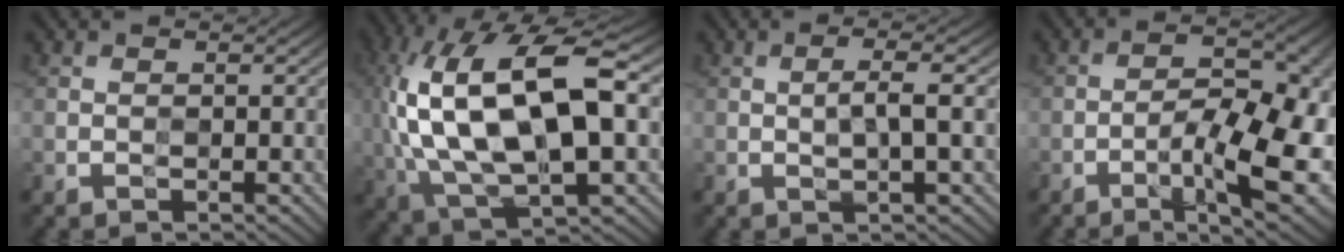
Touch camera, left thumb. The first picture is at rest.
{"total": 18.7, "force": [1.9, 8.0, 16.8], "torque": [-0.355, 0.019, 0.037]}
{"total": 4.0, "force": [0.3, 0.6, 4.0], "torque": [-0.073, 0.005, 0.005]}
{"total": 12.7, "force": [-4.9, 4.2, 10.9], "torque": [-0.152, 0.006, -0.077]}